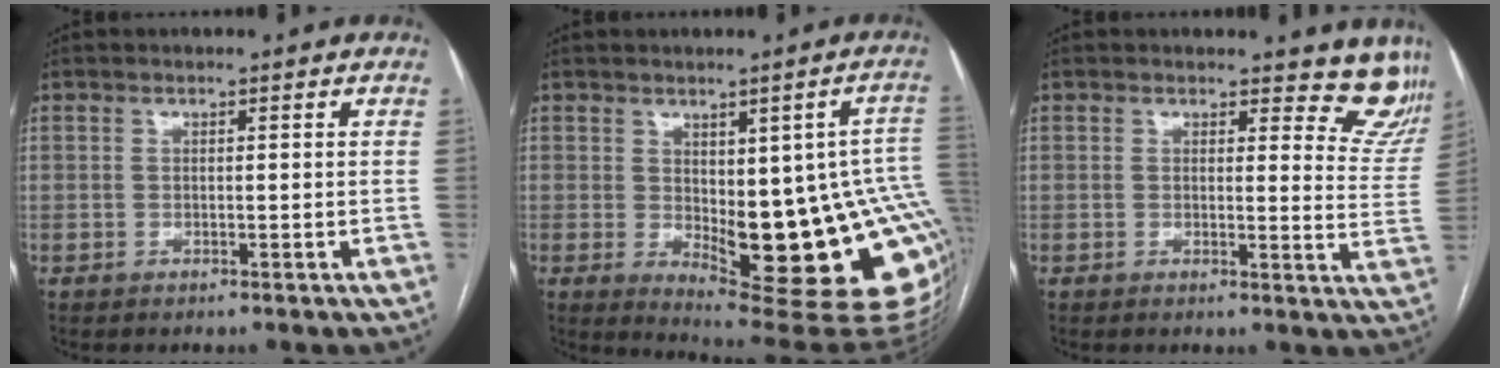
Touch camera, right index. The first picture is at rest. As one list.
[{"total": 20.6, "force": [-3.1, 6.1, 19.4], "torque": [-0.165, -0.001, -0.019]}, {"total": 8.0, "force": [7.4, 2.6, 1.8], "torque": [0.017, -0.045, 0.043]}]